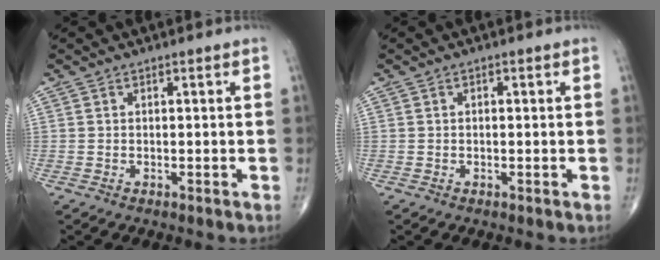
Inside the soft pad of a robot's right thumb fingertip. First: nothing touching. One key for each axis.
{"total": 0.8, "fx": 0.2, "fy": 0.3, "fz": 0.7, "tx": -0.016, "ty": 0.005, "tz": 0.004}